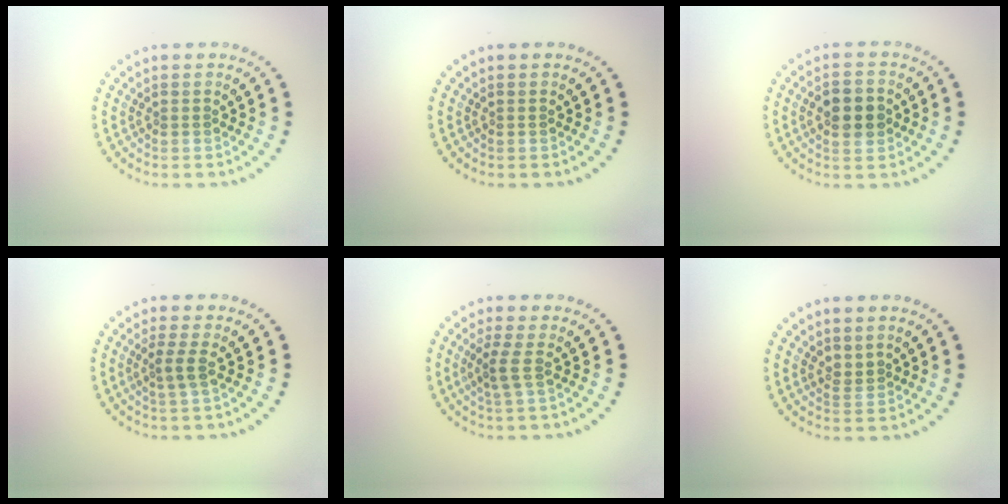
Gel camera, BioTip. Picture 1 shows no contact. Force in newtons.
{"total": 0.0}
{"total": 3.8, "press": 3.8, "slide": 0.1}
{"total": 1.7, "press": 1.2, "slide": 1.2}
{"total": 1.7, "press": 1.1, "slide": 1.3}
{"total": 1.1, "press": 0.8, "slide": 0.7}